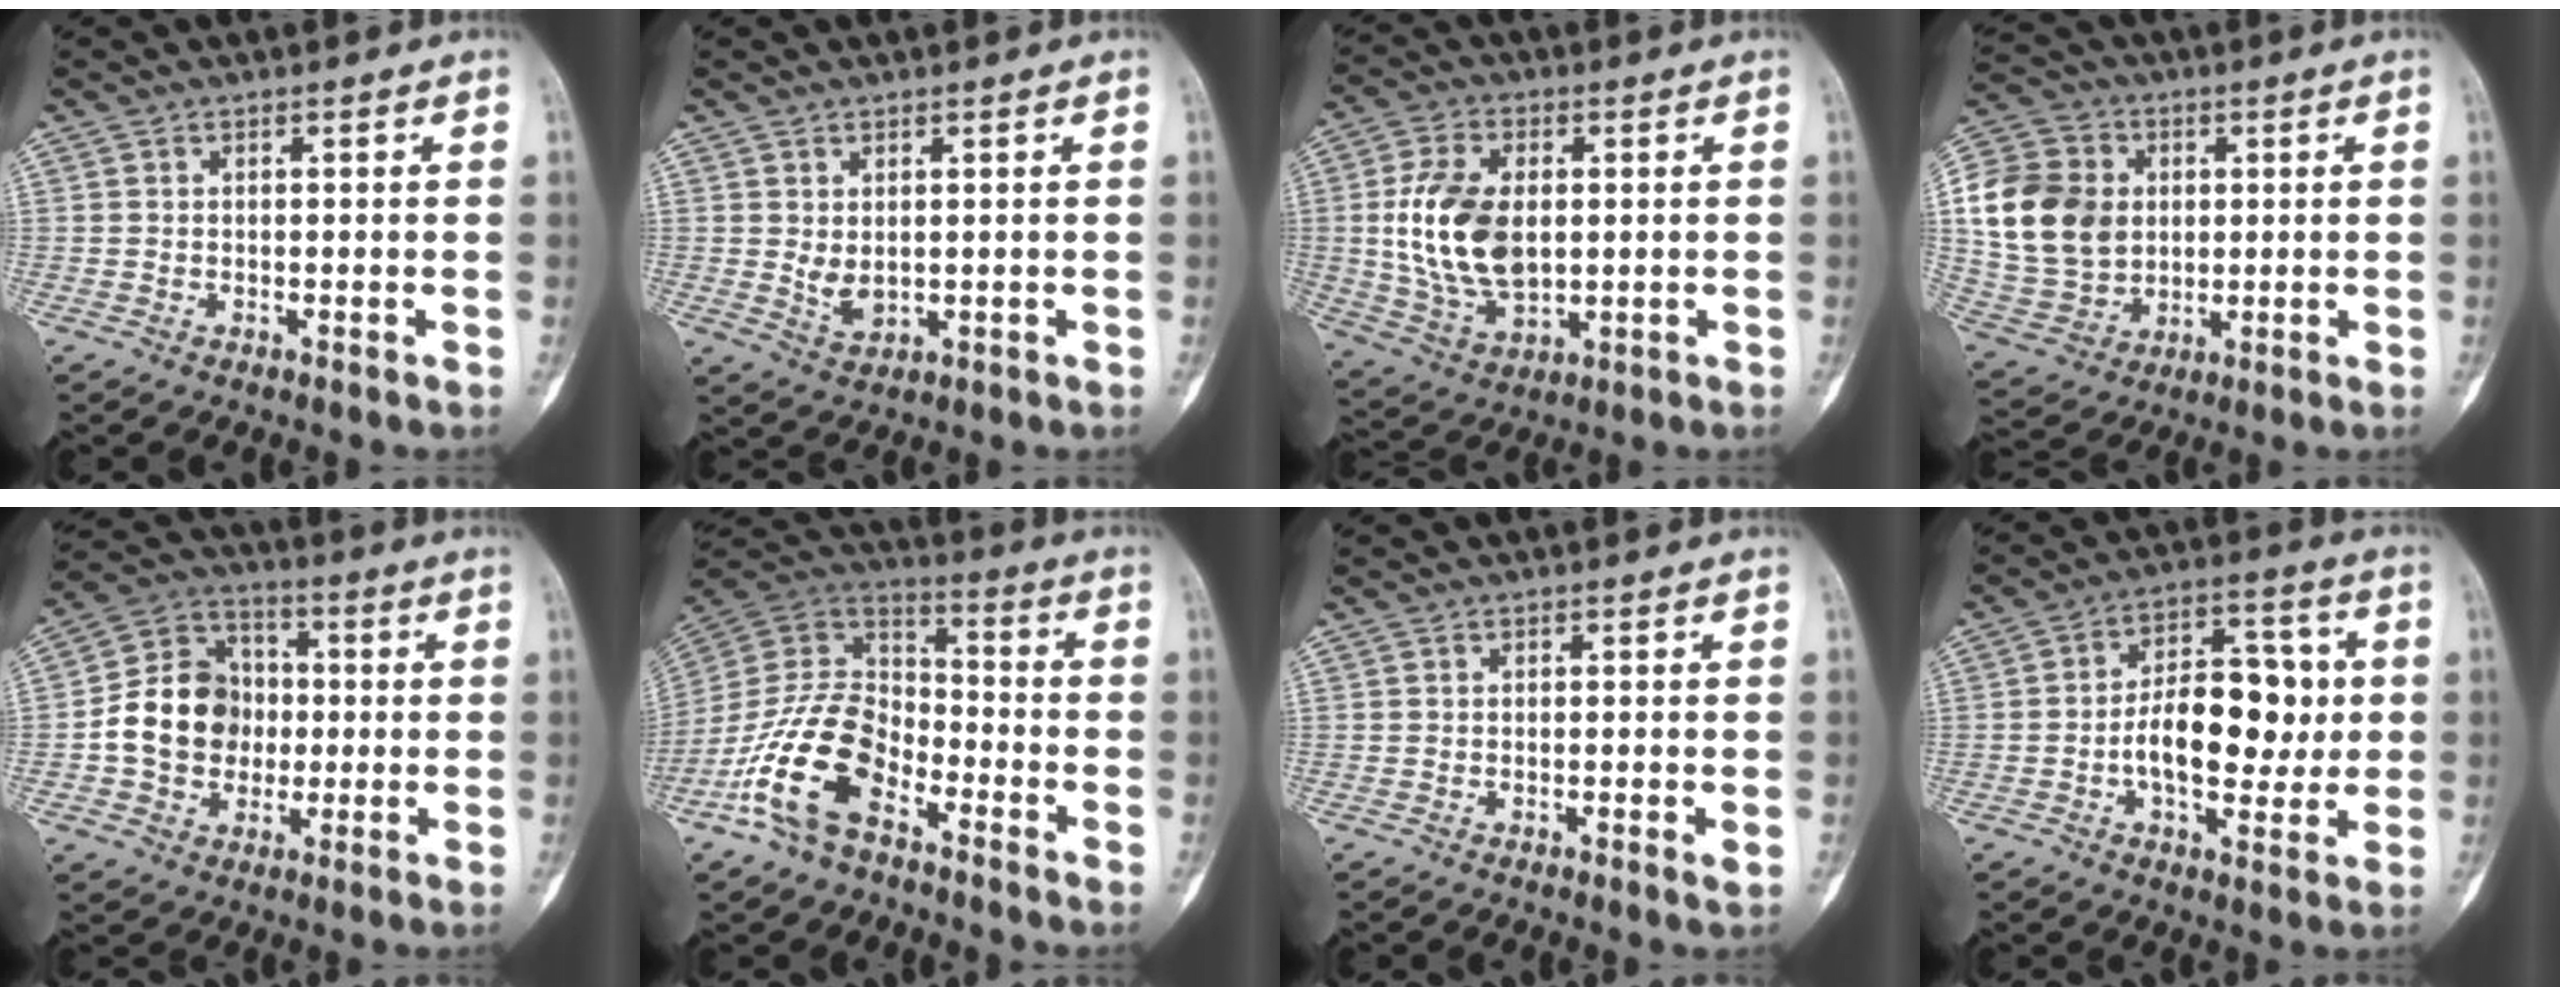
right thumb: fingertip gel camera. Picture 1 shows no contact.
{"total": 3.2, "force": [0.5, 2.0, 2.5], "torque": [-0.034, -0.011, 0.019]}
{"total": 15.0, "force": [0.9, 9.2, 11.8], "torque": [-0.217, -0.006, 0.025]}
{"total": 18.2, "force": [2.2, 14.7, 10.6], "torque": [-0.190, 0.008, 0.047]}
{"total": 13.6, "force": [-1.2, 11.5, 7.3], "torque": [-0.099, 0.030, -0.027]}
{"total": 17.0, "force": [-8.8, 9.4, 11.0], "torque": [-0.206, 0.066, -0.175]}
{"total": 1.4, "force": [-0.4, 0.2, 1.4], "torque": [-0.025, -0.004, -0.009]}
{"total": 14.5, "force": [-0.7, 8.1, 12.0], "torque": [-0.153, 0.025, -0.014]}